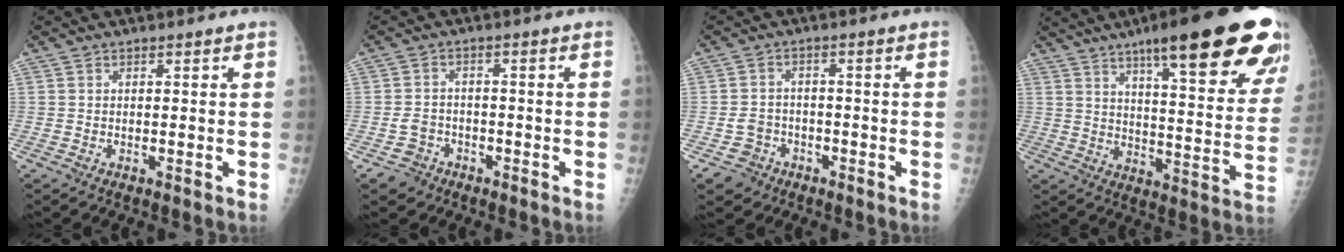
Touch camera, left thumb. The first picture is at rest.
{"total": 4.3, "force": [-2.6, 3.4, 0.4], "torque": [0.005, 0.020, -0.044]}
{"total": 4.8, "force": [-2.7, 4.0, 0.3], "torque": [0.011, 0.020, -0.045]}
{"total": 27.1, "force": [16.8, 5.2, 20.7], "torque": [-0.249, -0.050, 0.229]}